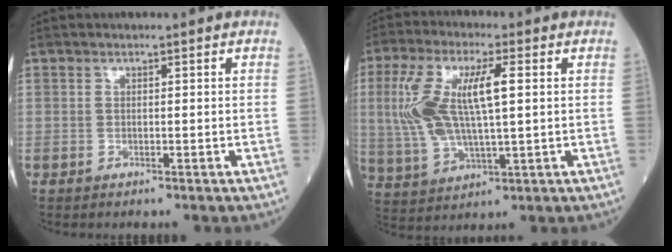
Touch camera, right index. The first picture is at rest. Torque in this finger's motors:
{"motor_torque": [0.57, 0.19, 0.33, 0.21]}